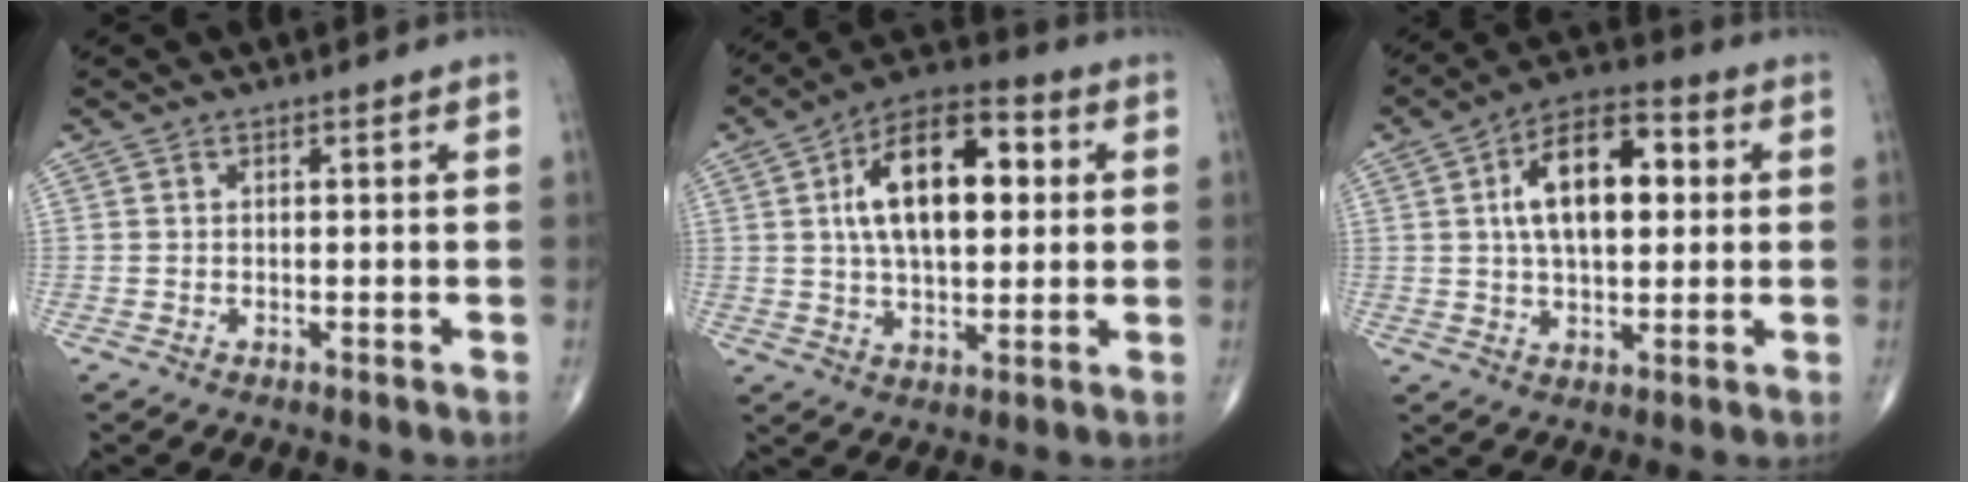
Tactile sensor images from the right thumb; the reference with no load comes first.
{"total": 17.4, "force": [3.4, 9.1, 14.5], "torque": [-0.217, 0.016, 0.051]}
{"total": 14.7, "force": [2.7, 7.8, 12.2], "torque": [-0.183, 0.016, 0.038]}